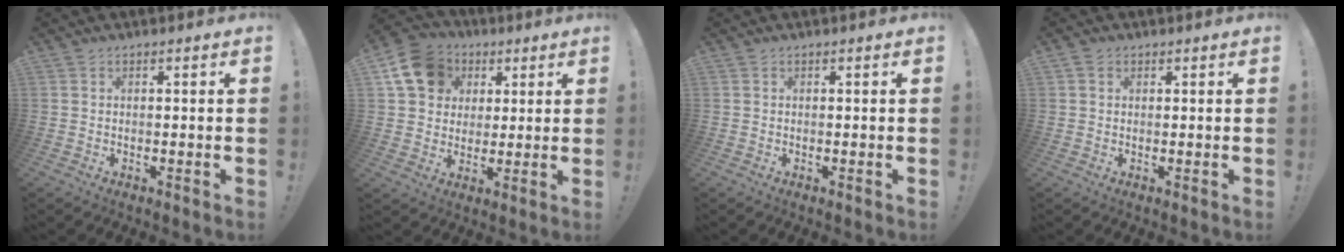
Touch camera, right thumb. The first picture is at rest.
{"total": 14.4, "force": [5.1, 11.8, 6.4], "torque": [-0.086, -0.016, 0.104]}
{"total": 0.0}
{"total": 1.4, "force": [0.8, 1.1, 0.4], "torque": [-0.002, 0.000, 0.014]}